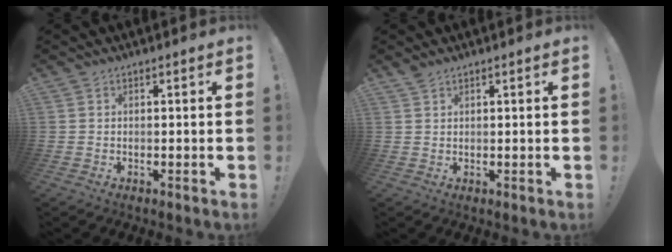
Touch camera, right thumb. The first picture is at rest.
{"total": 1.6, "force": [1.2, 0.7, 0.6], "torque": [-0.021, 0.002, 0.025]}